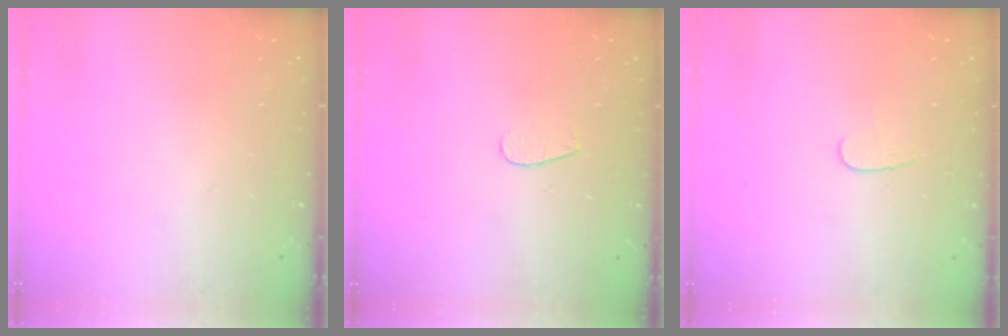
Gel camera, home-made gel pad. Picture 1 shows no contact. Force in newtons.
{"total": 2.6, "press": 2.5, "slide": 0.3}
{"total": 3.7, "press": 3.7, "slide": 0.4}